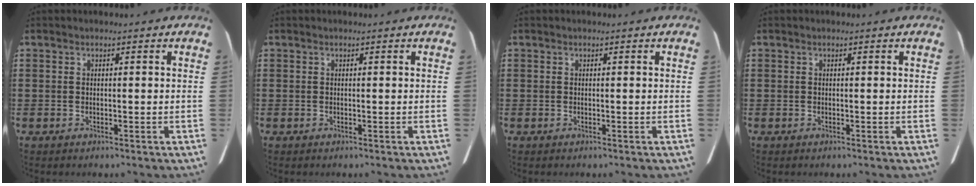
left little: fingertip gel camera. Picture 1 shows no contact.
{"total": 0.0}
{"total": 0.0}
{"total": 0.0}